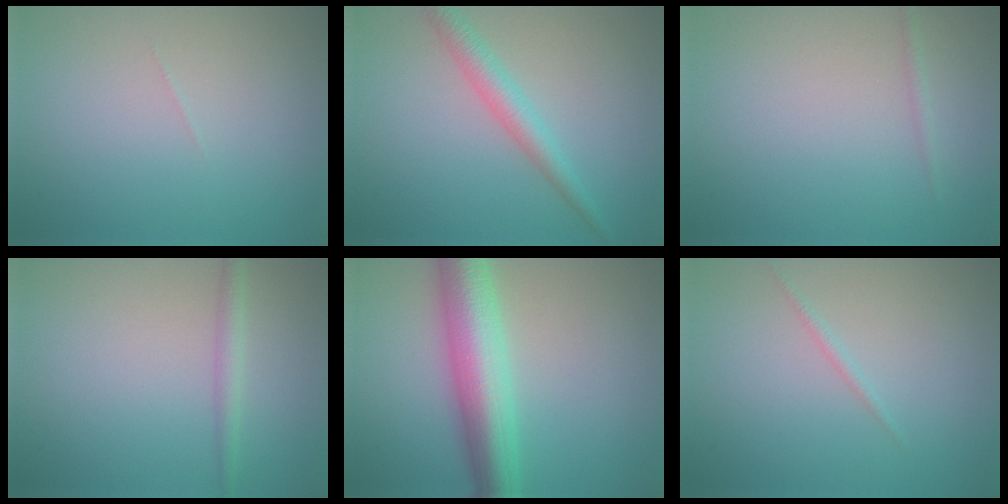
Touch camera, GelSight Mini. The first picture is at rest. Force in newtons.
{"total": 2.8, "press": 2.8, "slide": 0.1}
{"total": 0.6, "press": 0.6, "slide": 0.0}
{"total": 1.6, "press": 1.6, "slide": 0.1}
{"total": 7.7, "press": 7.7, "slide": 0.0}
{"total": 0.6, "press": 0.6, "slide": 0.0}